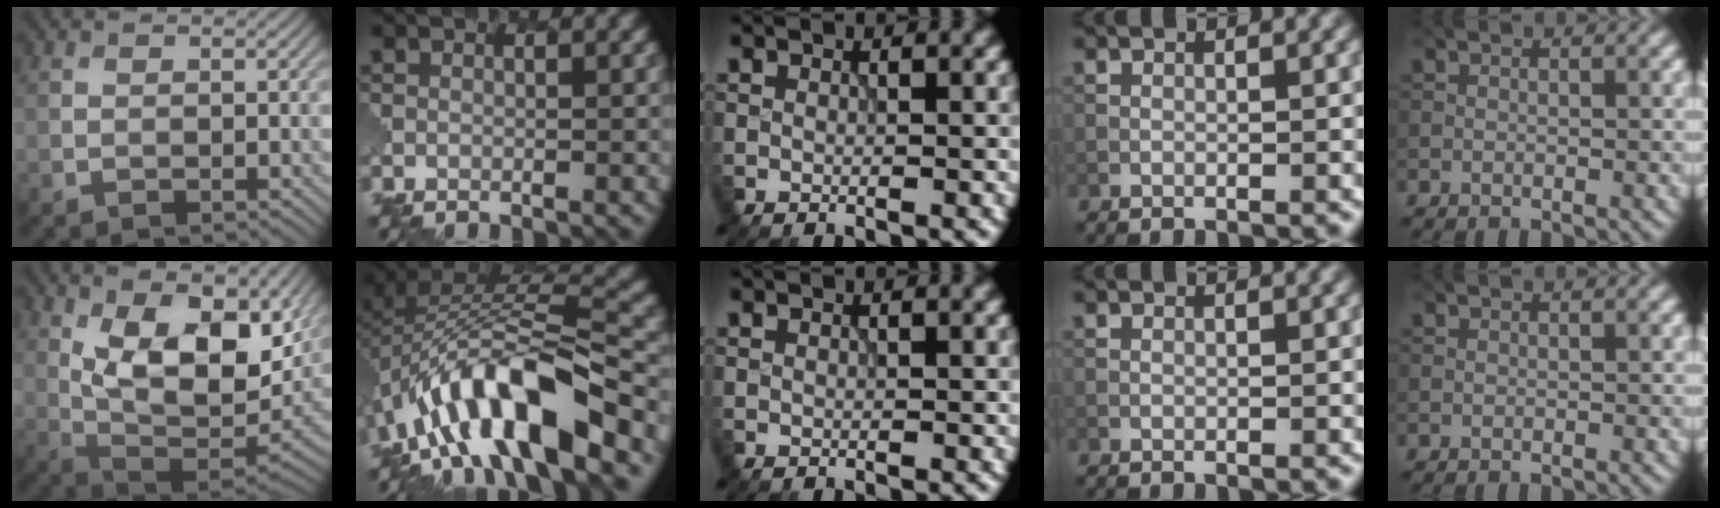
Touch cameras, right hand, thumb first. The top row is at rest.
{"thumb": {"total": 15.2, "force": [5.7, 7.4, 12.0], "torque": [-0.214, -0.004, 0.104]}, "index": {"total": 12.7, "force": [-6.3, 4.4, 10.1], "torque": [-0.159, 0.012, -0.101]}}